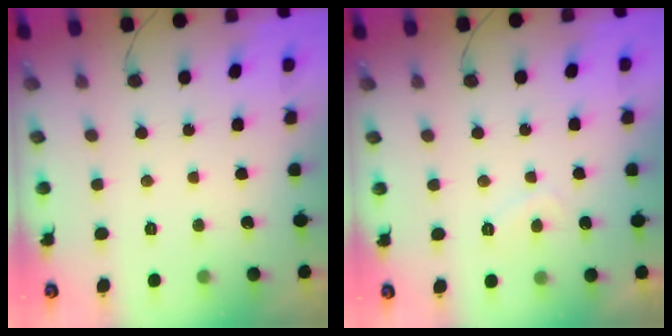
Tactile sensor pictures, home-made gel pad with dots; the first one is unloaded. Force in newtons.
{"total": 2.3, "press": 2.1, "slide": 0.8}